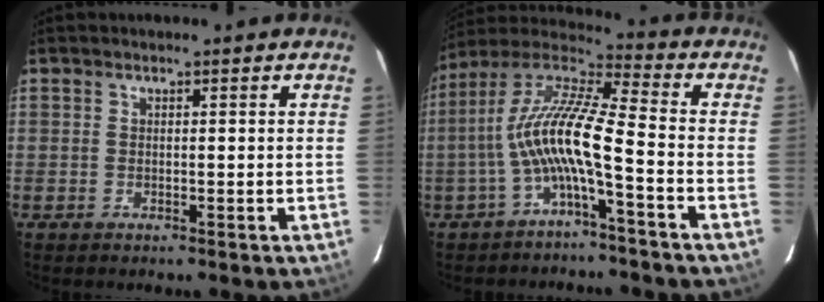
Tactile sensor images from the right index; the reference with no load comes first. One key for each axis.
{"total": 11.8, "fx": -3.6, "fy": 1.0, "fz": 11.2, "tx": -0.224, "ty": 0.014, "tz": -0.073}